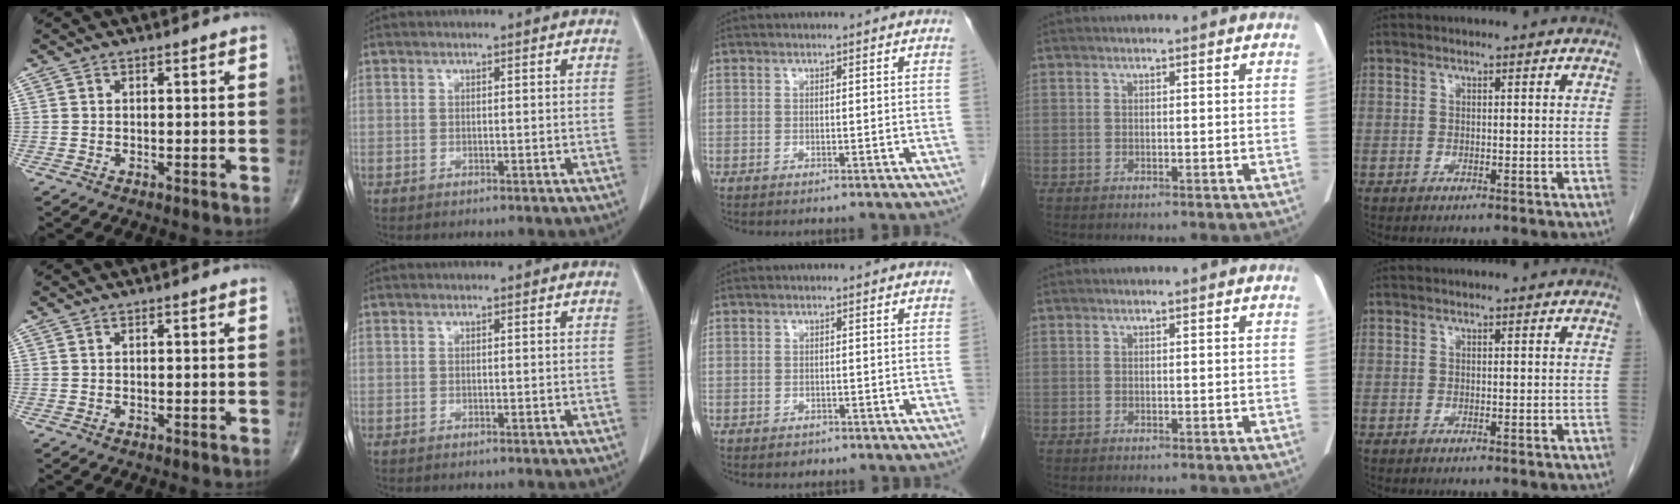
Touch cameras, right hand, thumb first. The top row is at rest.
{"middle": {"total": 1.1, "force": [-0.7, 0.8, 0.2], "torque": [-0.004, 0.001, -0.007]}}